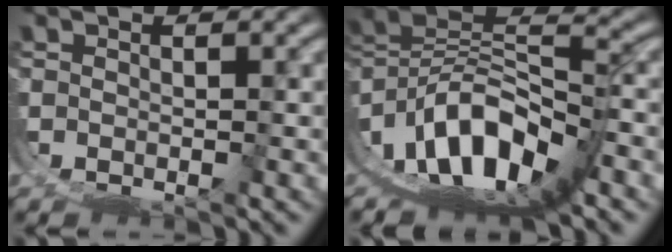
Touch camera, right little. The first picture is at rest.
{"total": 15.5, "force": [-2.0, 10.9, 10.8], "torque": [-0.183, -0.020, -0.028]}